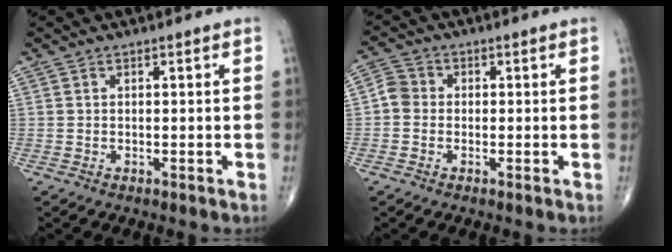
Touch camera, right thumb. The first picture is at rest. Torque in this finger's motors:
{"motor_torque": [-0.17, 0.17, 0.09, -0.06, 0.02]}